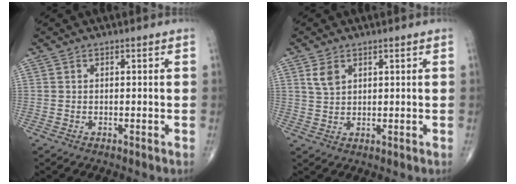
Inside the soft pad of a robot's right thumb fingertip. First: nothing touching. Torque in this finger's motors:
{"motor_torque": [-0.10, 0.32, 0.54, 0.11, 0.01]}